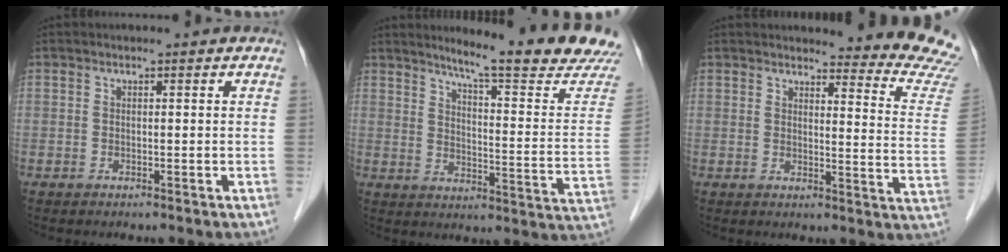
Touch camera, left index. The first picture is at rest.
{"total": 18.3, "force": [16.4, -1.1, 8.1], "torque": [-0.115, -0.091, 0.198]}
{"total": 15.3, "force": [15.2, -0.1, 1.9], "torque": [0.005, -0.142, 0.135]}